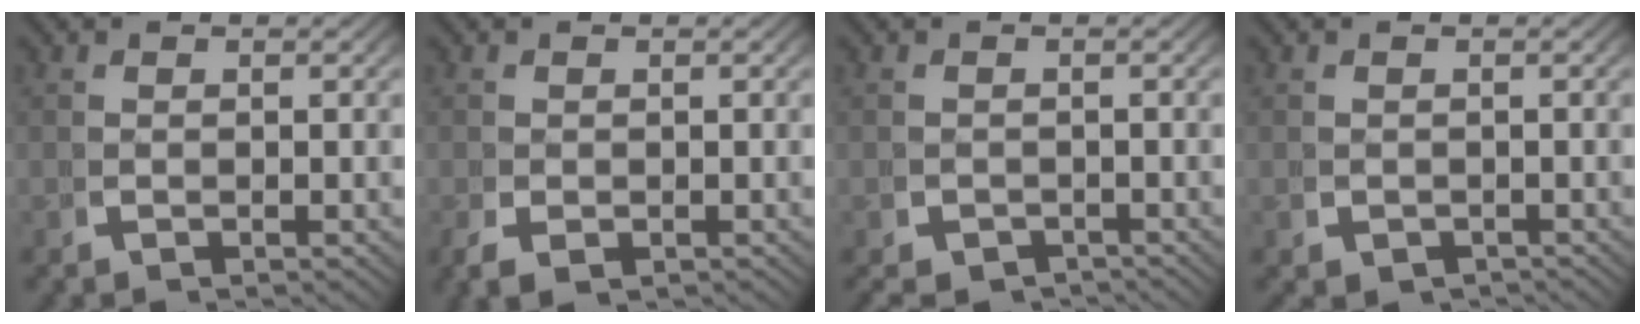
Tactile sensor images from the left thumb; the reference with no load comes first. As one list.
[{"total": 1.6, "force": [-0.5, 1.2, 0.9], "torque": [-0.026, -0.015, -0.001]}, {"total": 2.4, "force": [-2.1, 1.1, 0.4], "torque": [-0.001, -0.016, -0.029]}, {"total": 1.6, "force": [-1.0, 1.0, 0.6], "torque": [-0.011, -0.011, -0.009]}]